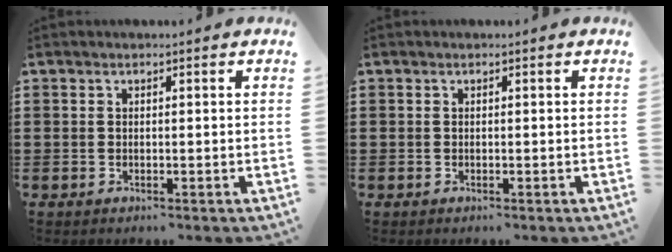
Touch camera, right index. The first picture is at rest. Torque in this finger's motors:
{"motor_torque": [0.05, 1.01, 0.00, 0.01]}